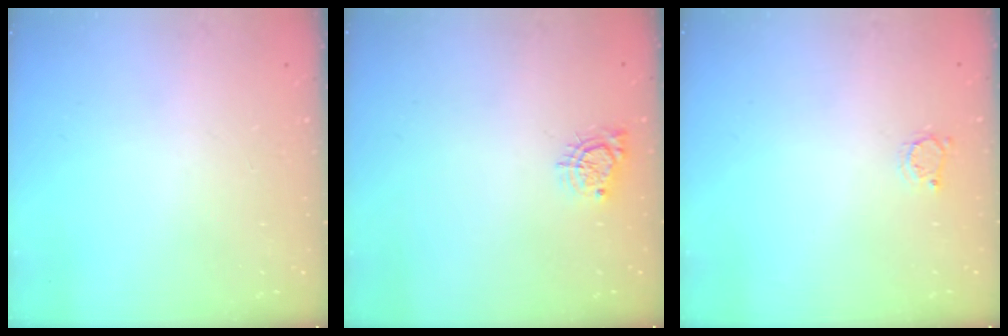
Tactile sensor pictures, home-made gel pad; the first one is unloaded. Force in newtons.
{"total": 5.9, "press": 5.9, "slide": 0.4}
{"total": 2.8, "press": 2.7, "slide": 0.4}